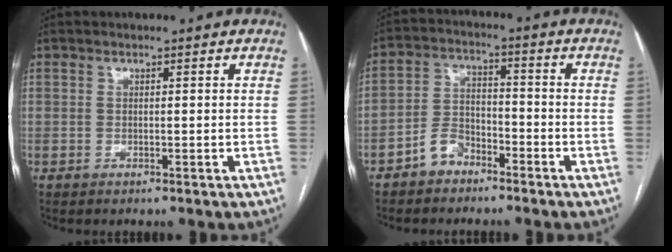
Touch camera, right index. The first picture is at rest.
{"total": 5.5, "force": [-3.7, 3.4, 2.2], "torque": [-0.049, 0.015, -0.071]}